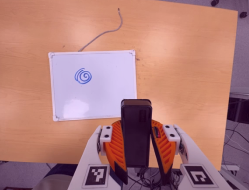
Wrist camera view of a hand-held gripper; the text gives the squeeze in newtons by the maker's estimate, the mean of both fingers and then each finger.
{"total": 10.9, "left": 8.6, "right": 13.3}